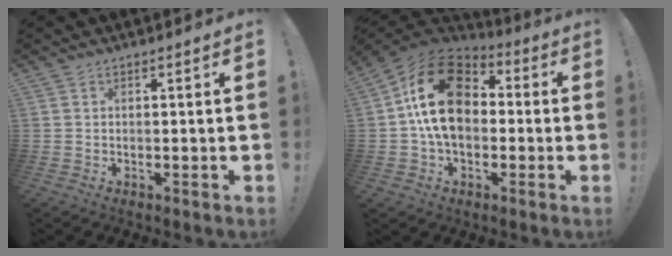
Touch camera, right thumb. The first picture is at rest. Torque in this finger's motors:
{"motor_torque": [2.52, 2.49, 1.71, -0.50, 0.62]}